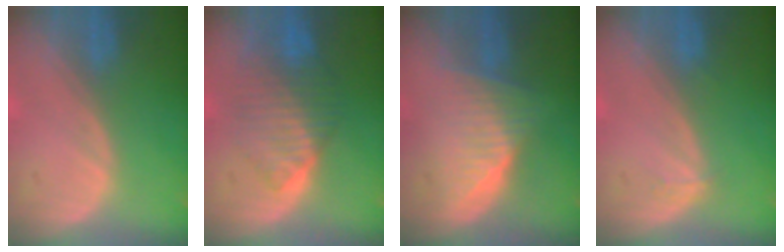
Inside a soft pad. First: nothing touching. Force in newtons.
{"total": 7.9, "press": 7.3, "slide": 2.9}
{"total": 6.7, "press": 6.2, "slide": 2.5}
{"total": 0.9, "press": 0.8, "slide": 0.2}